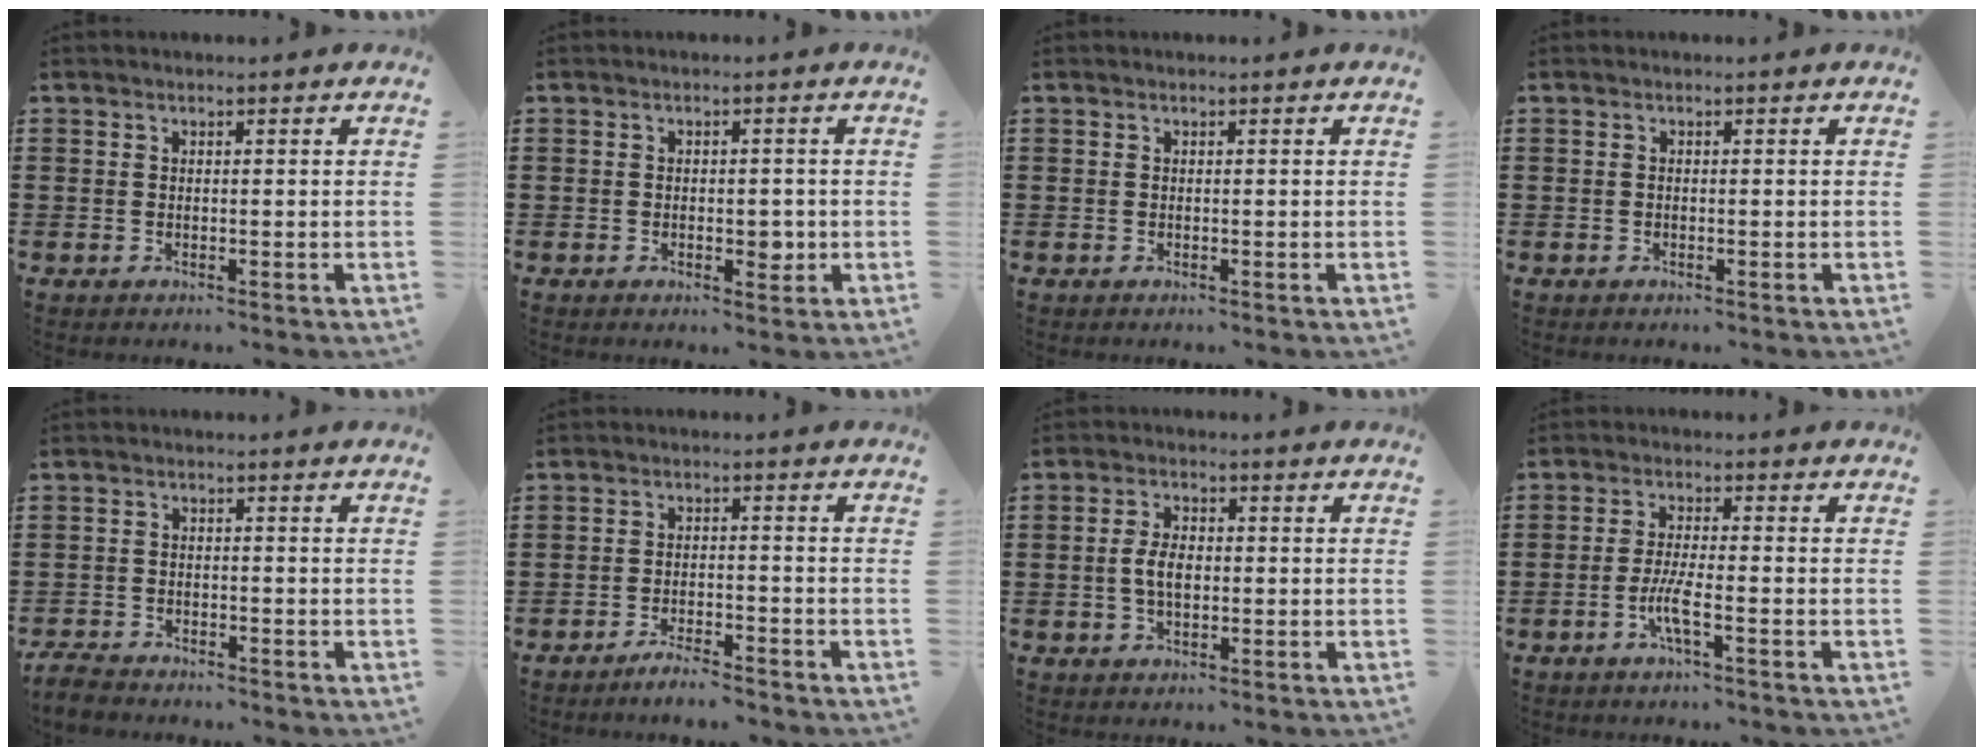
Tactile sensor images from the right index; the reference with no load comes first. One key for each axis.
{"total": 3.0, "fx": -0.6, "fy": 1.6, "fz": 2.4, "tx": -0.036, "ty": -0.001, "tz": -0.013}
{"total": 0.0}
{"total": 0.0}
{"total": 2.7, "fx": -2.6, "fy": 0.4, "fz": 0.5, "tx": -0.019, "ty": 0.000, "tz": -0.056}
{"total": 3.0, "fx": -2.9, "fy": 0.1, "fz": 0.7, "tx": -0.015, "ty": 0.004, "tz": -0.058}
{"total": 4.1, "fx": -0.3, "fy": 2.3, "fz": 3.4, "tx": -0.081, "ty": 0.002, "tz": -0.012}
{"total": 4.7, "fx": -2.0, "fy": 0.5, "fz": 4.2, "tx": -0.090, "ty": -0.010, "tz": -0.043}